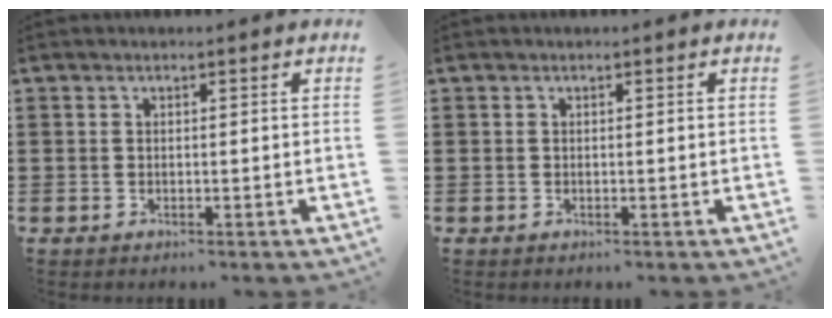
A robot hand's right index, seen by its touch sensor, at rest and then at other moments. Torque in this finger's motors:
{"motor_torque": [0.00, 0.00, 0.00, 0.00]}